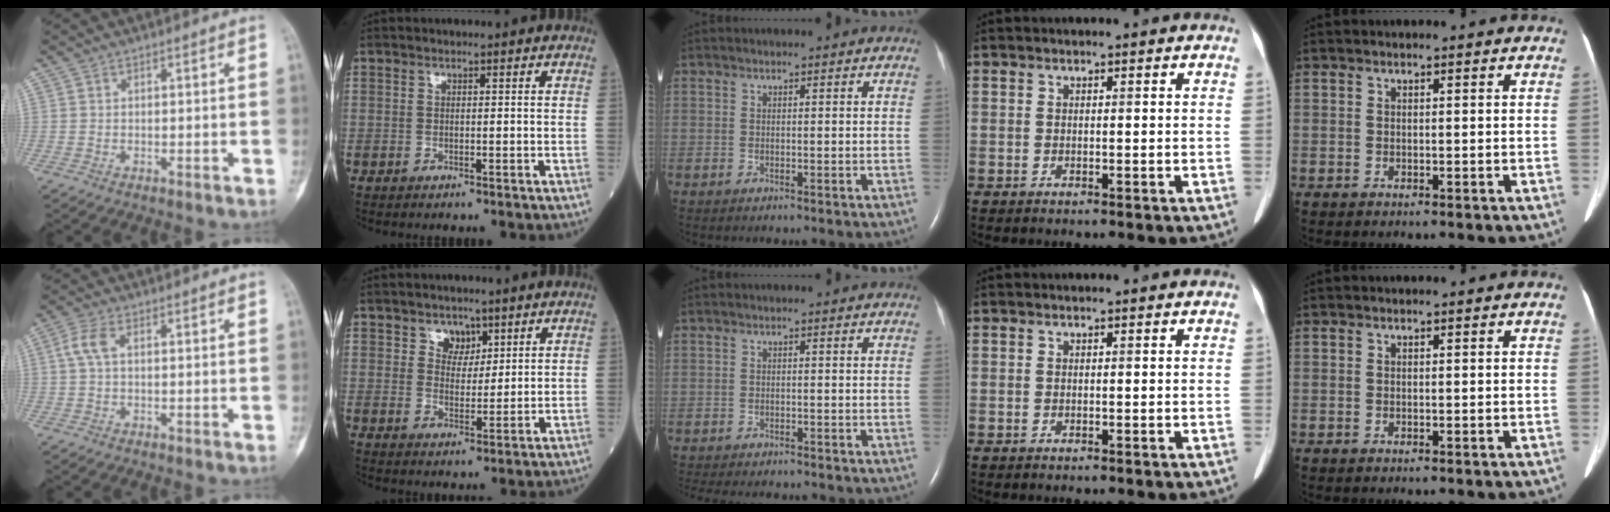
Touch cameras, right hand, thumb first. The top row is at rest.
{"thumb": {"total": 3.7, "force": [0.6, 1.8, 3.2], "torque": [-0.085, 0.011, 0.010]}, "index": {"total": 3.6, "force": [2.2, 2.6, 1.2], "torque": [-0.011, 0.000, 0.039]}, "middle": {"total": 7.5, "force": [-6.8, 1.3, 2.9], "torque": [-0.042, -0.009, -0.094]}}